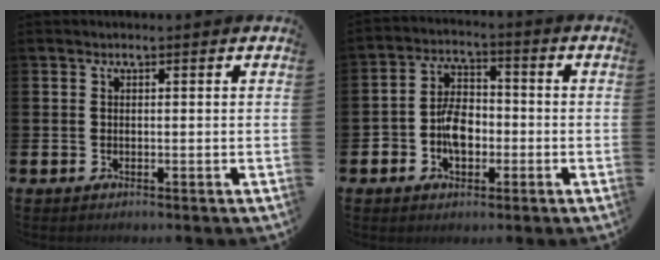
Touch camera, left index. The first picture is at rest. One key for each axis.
{"total": 5.7, "fx": -1.3, "fy": 3.8, "fz": 4.0, "tx": -0.071, "ty": 0.013, "tz": -0.025}